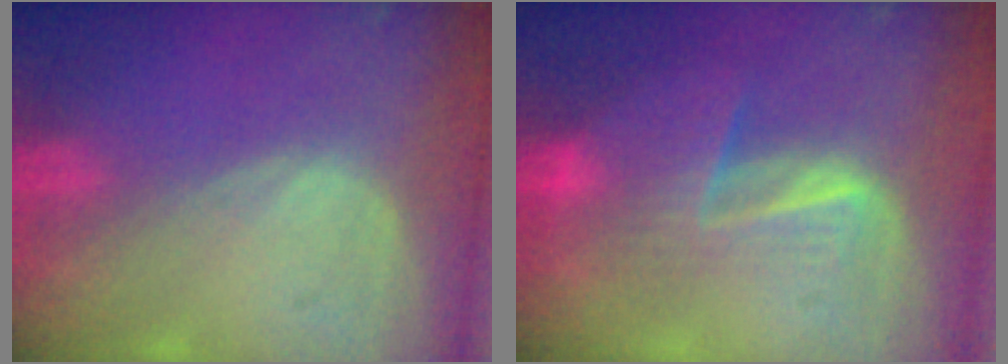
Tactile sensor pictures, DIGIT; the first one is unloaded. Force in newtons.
{"total": 6.8, "press": 6.4, "slide": 2.2}